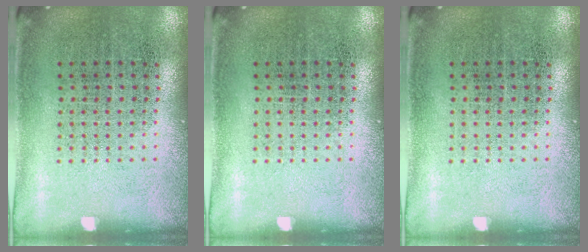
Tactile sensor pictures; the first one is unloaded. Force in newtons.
{"total": 0.0}
{"total": 0.0}